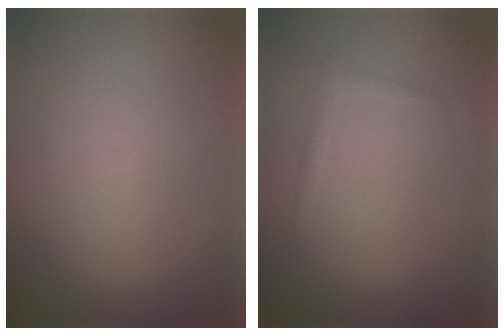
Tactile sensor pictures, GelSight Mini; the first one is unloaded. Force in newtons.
{"total": 0.7, "press": 0.7, "slide": 0.1}